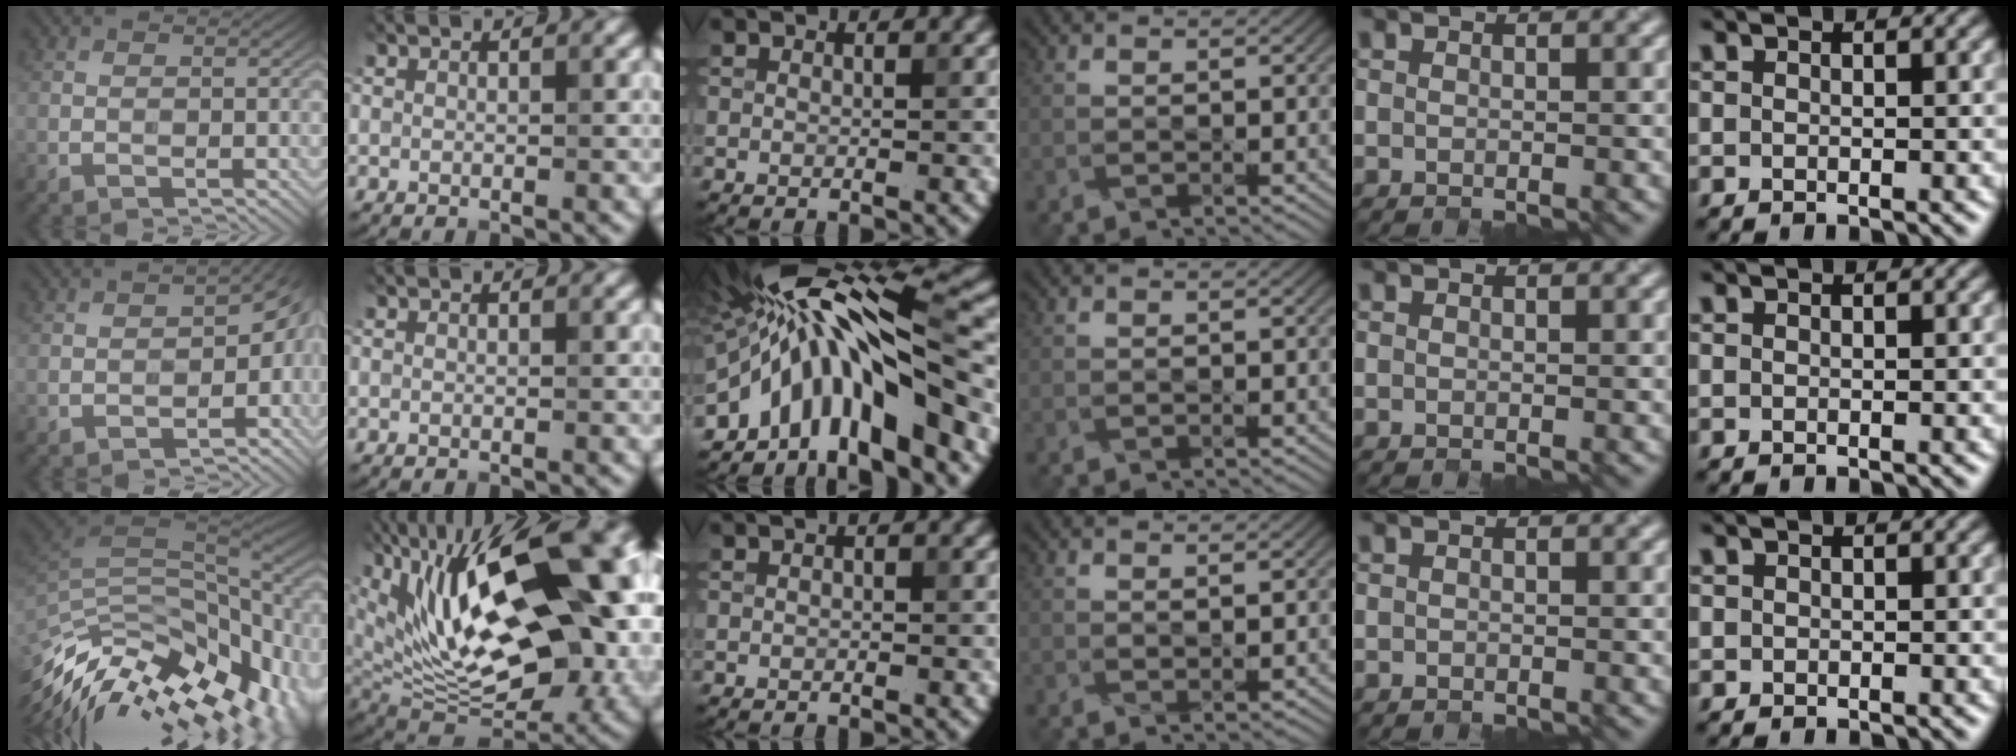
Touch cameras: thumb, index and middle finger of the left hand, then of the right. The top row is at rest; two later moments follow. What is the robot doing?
{"motion": "close", "object": "stapler"}